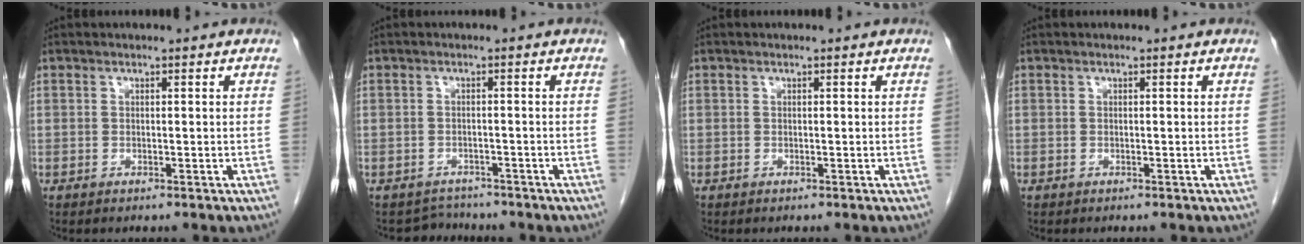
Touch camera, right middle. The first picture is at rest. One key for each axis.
{"total": 2.7, "fx": -2.4, "fy": 0.9, "fz": -0.9, "tx": 0.010, "ty": -0.001, "tz": -0.036}
{"total": 0.0}
{"total": 0.0}